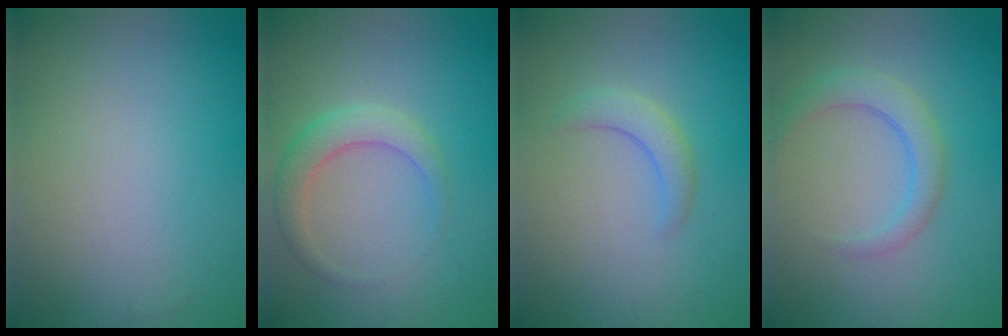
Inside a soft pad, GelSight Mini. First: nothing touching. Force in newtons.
{"total": 2.9, "press": 2.9, "slide": 0.1}
{"total": 2.1, "press": 2.1, "slide": 0.3}
{"total": 2.8, "press": 2.8, "slide": 0.1}